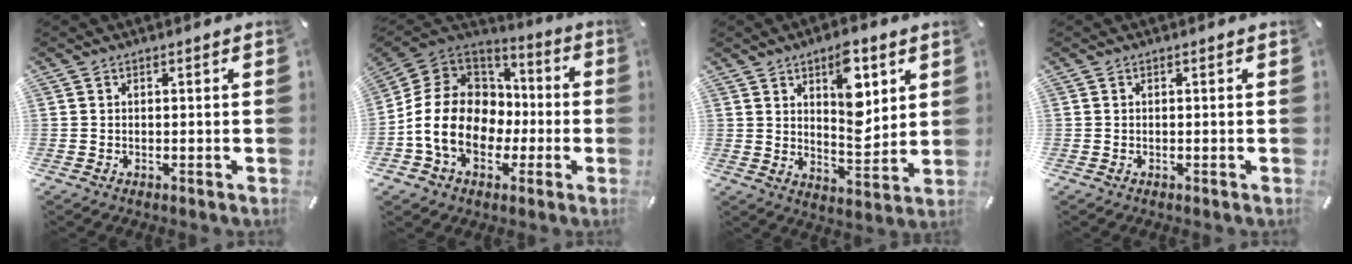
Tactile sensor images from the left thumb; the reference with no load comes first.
{"total": 16.7, "force": [-3.9, 13.6, 8.9], "torque": [-0.185, 0.022, -0.063]}
{"total": 12.0, "force": [5.5, 6.3, 8.6], "torque": [-0.105, -0.032, 0.090]}
{"total": 0.0}